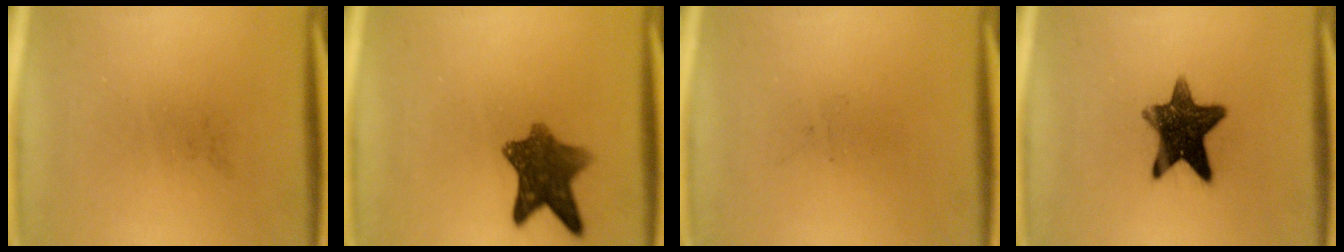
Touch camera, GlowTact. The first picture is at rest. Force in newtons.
{"total": 8.6}
{"total": 0.0}
{"total": 12.3}